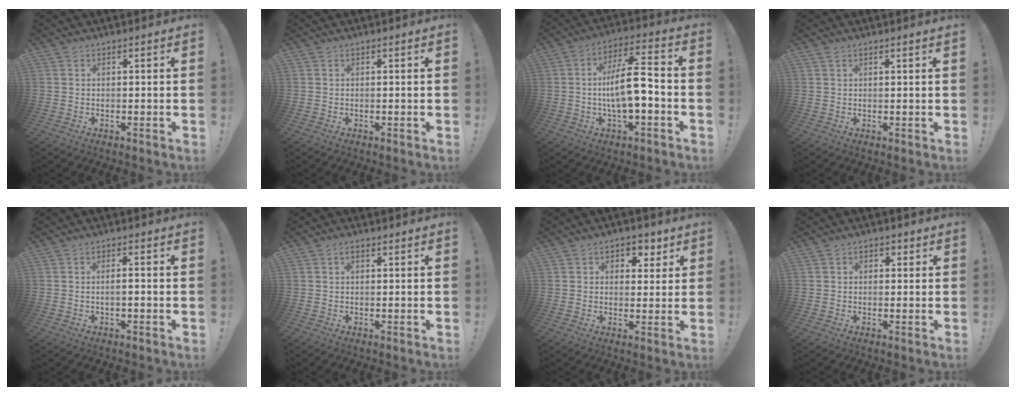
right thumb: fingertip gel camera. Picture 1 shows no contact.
{"total": 0.0}
{"total": 13.3, "force": [-1.9, 3.8, 12.6], "torque": [-0.220, 0.007, -0.040]}
{"total": 0.9, "force": [0.6, -0.3, 0.6], "torque": [-0.010, -0.001, 0.009]}
{"total": 2.2, "force": [-0.9, 0.0, 2.1], "torque": [-0.039, 0.004, -0.016]}
{"total": 1.5, "force": [0.5, 0.9, 1.0], "torque": [-0.017, 0.003, 0.009]}
{"total": 5.0, "force": [2.2, 4.2, 1.7], "torque": [-0.017, -0.013, 0.039]}
{"total": 1.9, "force": [-0.1, 1.6, 1.0], "torque": [-0.010, 0.004, -0.006]}